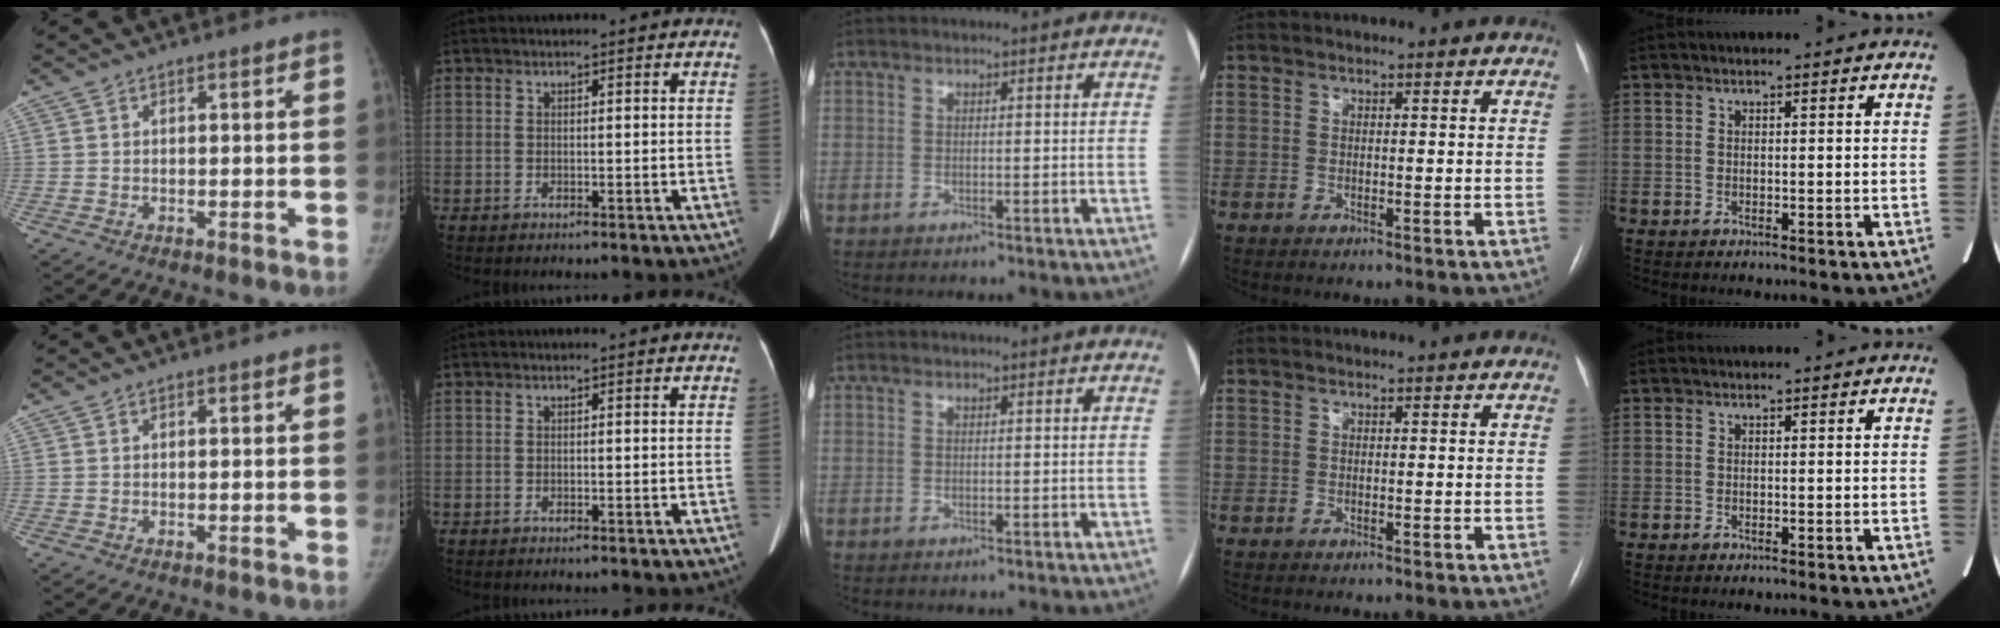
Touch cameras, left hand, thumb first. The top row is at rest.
{}